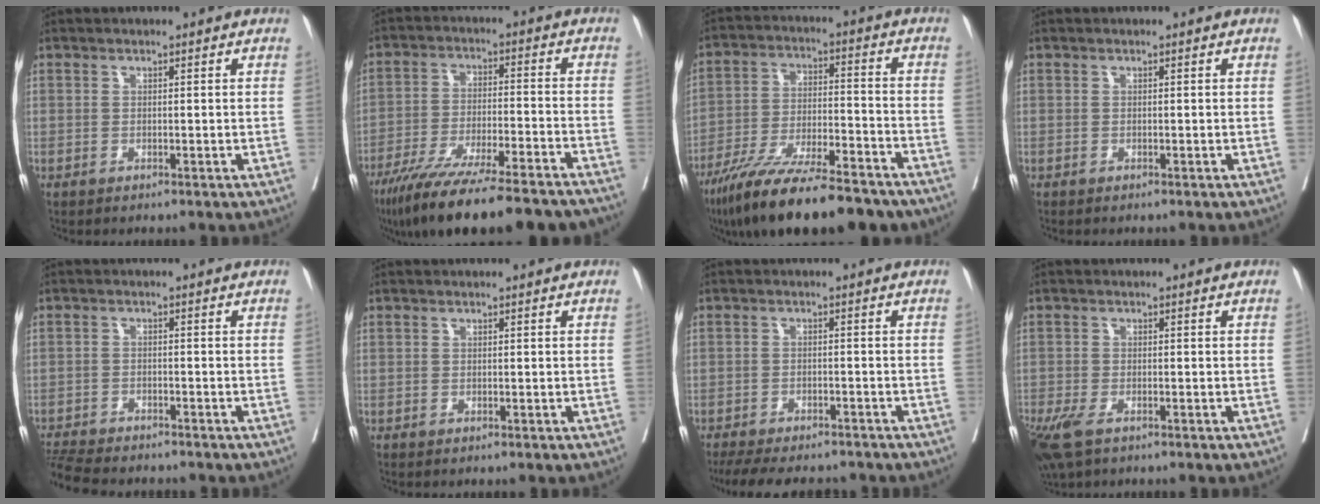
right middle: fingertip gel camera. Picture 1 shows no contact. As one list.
[{"total": 20.8, "force": [-17.1, 2.0, 11.6], "torque": [-0.158, -0.034, -0.262]}, {"total": 19.4, "force": [-15.4, 3.6, 11.2], "torque": [-0.167, -0.017, -0.251]}, {"total": 0.0}, {"total": 10.2, "force": [-9.3, 1.8, 3.8], "torque": [-0.070, -0.010, -0.147]}, {"total": 0.0}, {"total": 13.4, "force": [-11.8, 3.5, 5.3], "torque": [-0.107, -0.008, -0.159]}, {"total": 8.3, "force": [-5.3, 3.5, 5.4], "torque": [-0.128, -0.025, -0.092]}]